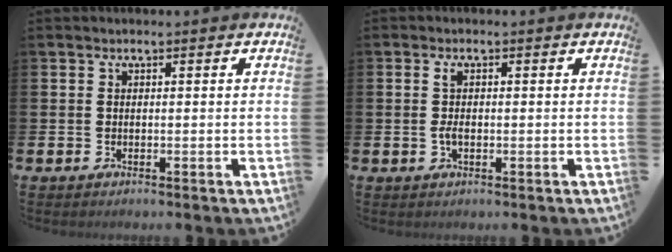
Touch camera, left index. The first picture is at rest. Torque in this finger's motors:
{"motor_torque": [0.33, 0.22, 0.09, 0.03]}